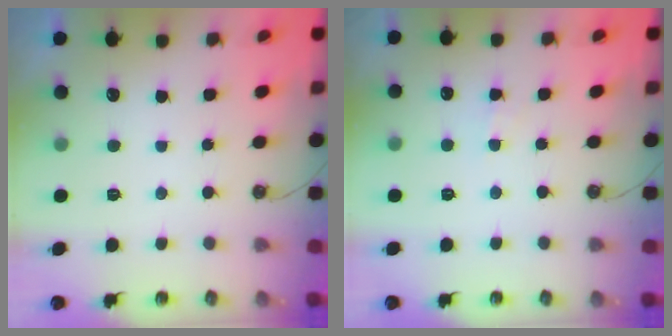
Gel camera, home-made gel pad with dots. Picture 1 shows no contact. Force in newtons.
{"total": 3.0, "press": 2.9, "slide": 0.5}